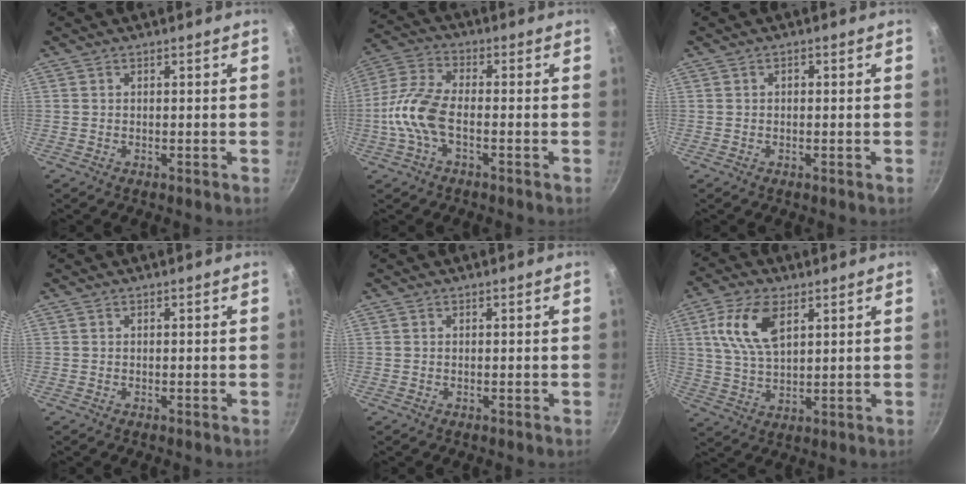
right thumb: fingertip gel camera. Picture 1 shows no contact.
{"total": 10.0, "force": [-2.5, 4.6, 8.6], "torque": [-0.182, 0.028, -0.066]}
{"total": 0.9, "force": [0.0, 0.6, 0.6], "torque": [-0.010, 0.006, 0.000]}
{"total": 0.0}
{"total": 0.0}
{"total": 11.0, "force": [4.1, 5.5, 8.5], "torque": [-0.164, -0.007, 0.082]}